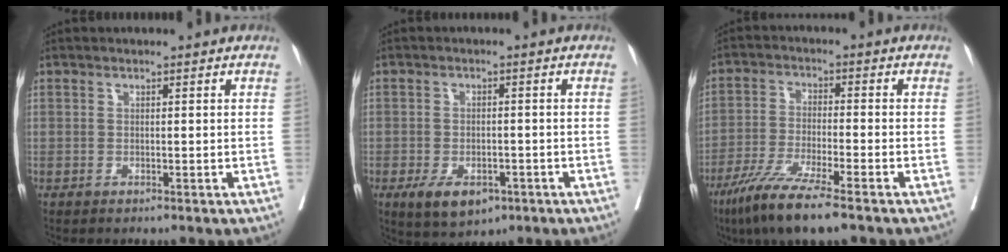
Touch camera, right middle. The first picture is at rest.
{"total": 6.7, "force": [-3.6, 3.6, 4.4], "torque": [-0.071, -0.004, -0.051]}
{"total": 10.0, "force": [-6.9, 0.3, 7.2], "torque": [-0.137, -0.030, -0.128]}